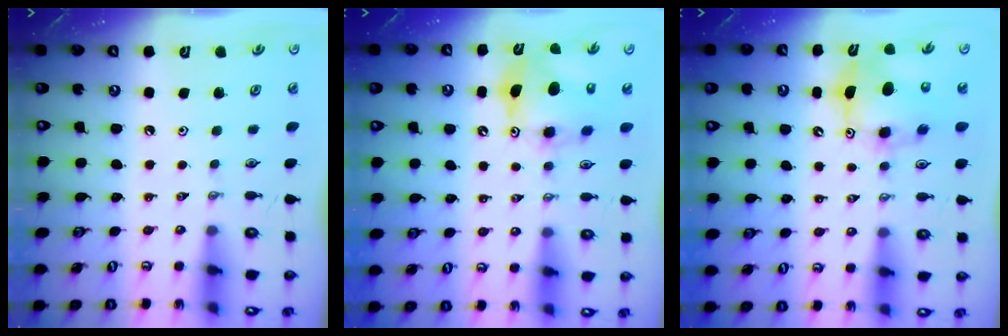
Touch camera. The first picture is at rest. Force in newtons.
{"total": 9.7, "press": 9.6, "slide": 0.5}
{"total": 8.5, "press": 8.2, "slide": 2.1}